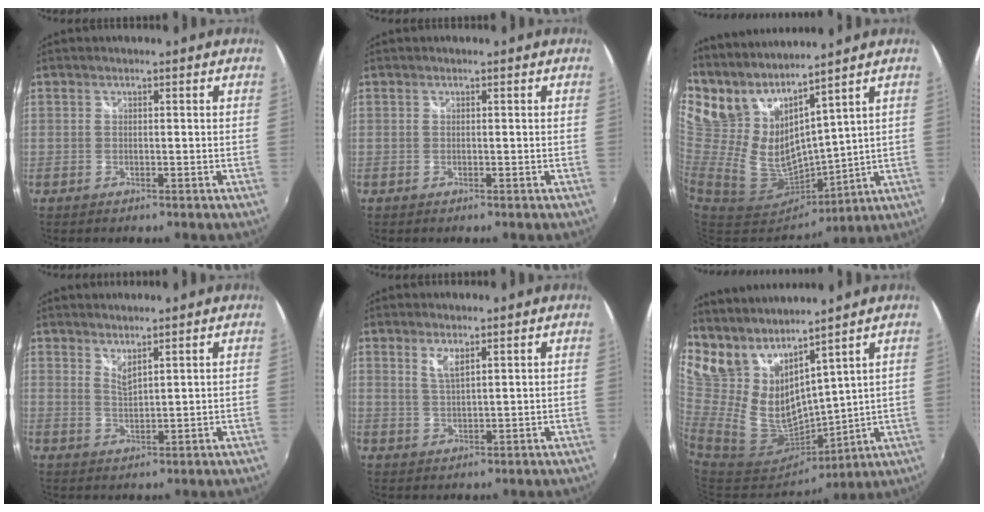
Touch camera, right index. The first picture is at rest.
{"total": 0.0}
{"total": 13.1, "force": [11.1, 3.5, 5.9], "torque": [-0.108, -0.037, 0.237]}
{"total": 2.7, "force": [2.4, 0.2, 1.3], "torque": [-0.022, -0.003, 0.040]}
{"total": 3.1, "force": [1.8, 0.8, 2.3], "torque": [-0.043, -0.003, 0.033]}
{"total": 13.8, "force": [11.5, 4.1, 6.3], "torque": [-0.120, -0.030, 0.248]}